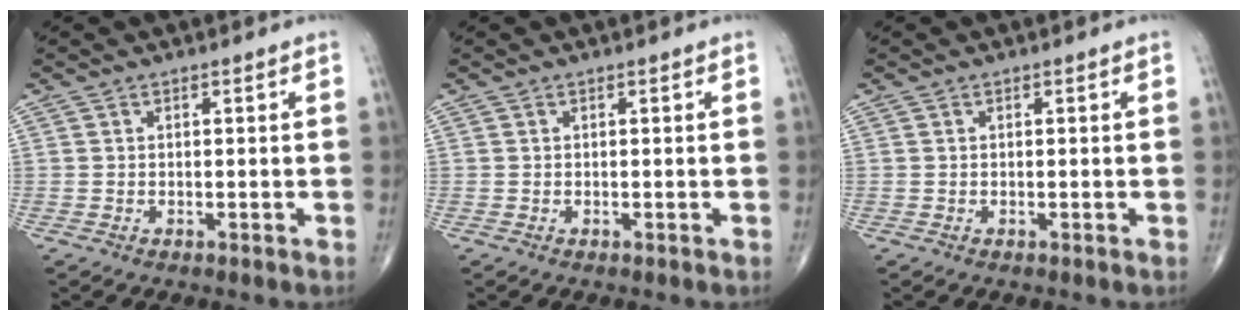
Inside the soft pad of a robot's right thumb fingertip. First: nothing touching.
{"total": 0.0}
{"total": 0.0}